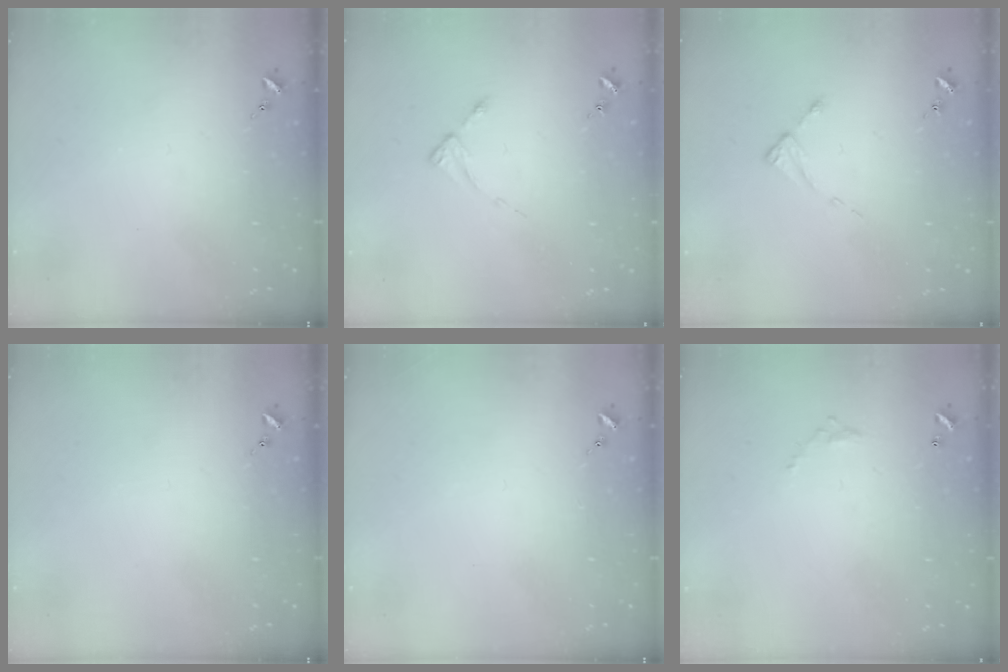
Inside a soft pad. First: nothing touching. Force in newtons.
{"total": 2.6, "press": 2.6, "slide": 0.3}
{"total": 2.6, "press": 2.6, "slide": 0.4}
{"total": 0.0}
{"total": 0.0}
{"total": 4.0, "press": 4.0, "slide": 0.2}